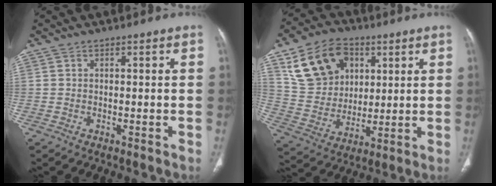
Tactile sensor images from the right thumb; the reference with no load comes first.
{"total": 17.2, "force": [7.1, 12.8, 9.1], "torque": [-0.132, -0.008, 0.137]}